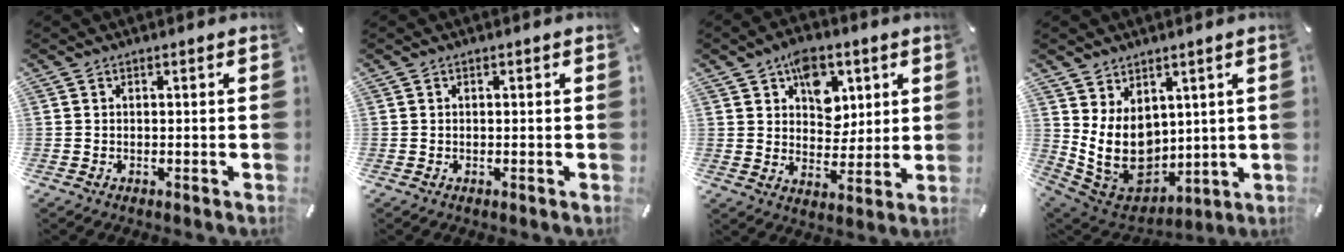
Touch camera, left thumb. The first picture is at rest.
{"total": 0.0}
{"total": 9.9, "force": [4.6, 7.6, 4.4], "torque": [-0.056, -0.012, 0.081]}
{"total": 12.2, "force": [2.2, 10.1, 6.5], "torque": [-0.139, -0.034, 0.047]}